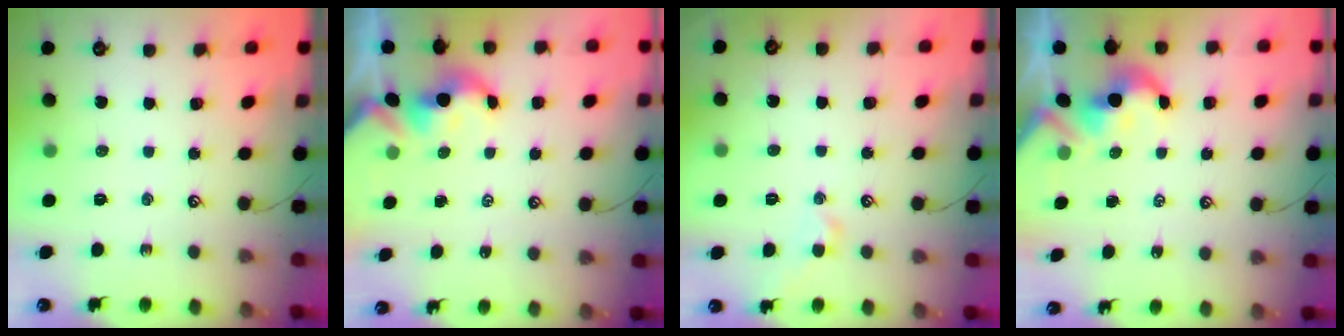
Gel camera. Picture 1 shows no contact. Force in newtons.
{"total": 1.7, "press": 1.7, "slide": 0.2}
{"total": 1.6, "press": 1.5, "slide": 0.6}
{"total": 3.8, "press": 3.8, "slide": 0.7}